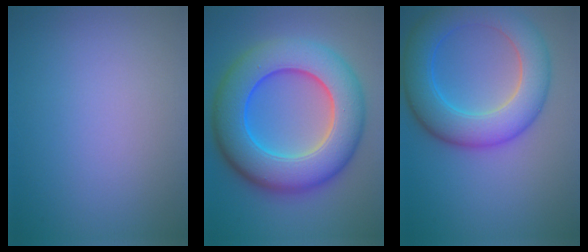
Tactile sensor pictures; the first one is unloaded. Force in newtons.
{"total": 12.3, "press": 12.3, "slide": 0.2}
{"total": 7.9, "press": 7.9, "slide": 0.1}